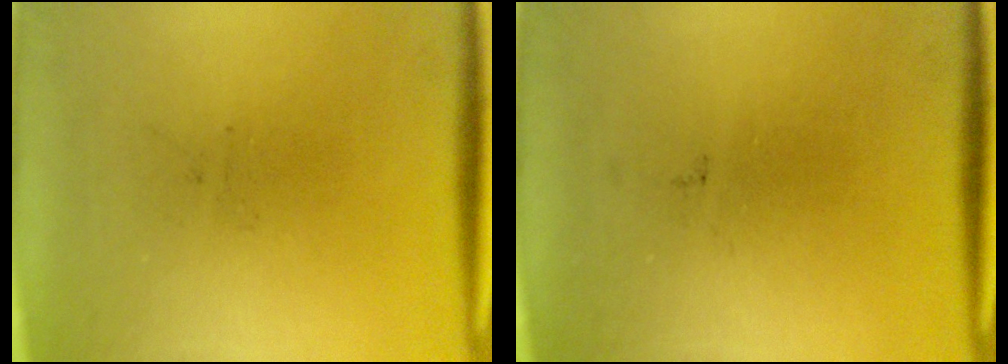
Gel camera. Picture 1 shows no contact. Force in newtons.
{"total": 0.0}